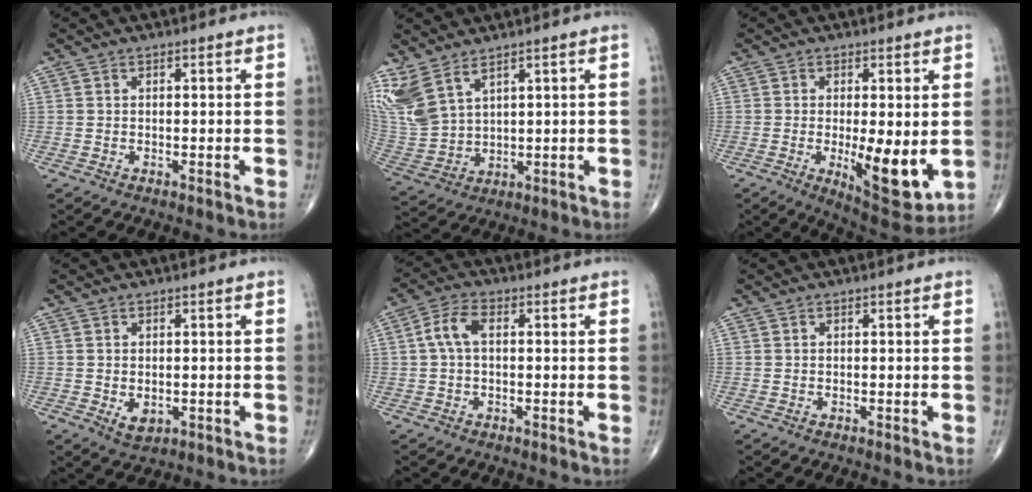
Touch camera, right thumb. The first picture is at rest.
{"total": 10.5, "force": [6.8, 4.7, 6.5], "torque": [-0.156, -0.028, 0.162]}
{"total": 10.8, "force": [-1.6, 3.8, 9.9], "torque": [-0.131, -0.028, -0.013]}
{"total": 3.1, "force": [-0.5, 2.1, 2.2], "torque": [-0.026, -0.005, 0.001]}
{"total": 4.9, "force": [0.5, 2.6, 4.2], "torque": [-0.091, 0.017, 0.005]}
{"total": 0.0}